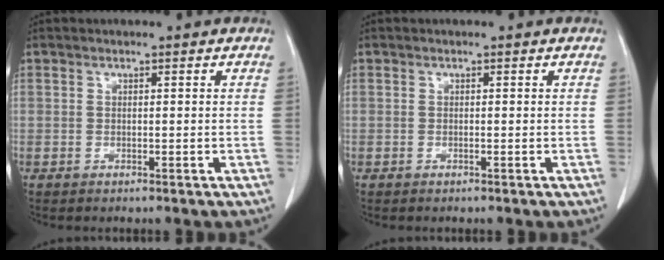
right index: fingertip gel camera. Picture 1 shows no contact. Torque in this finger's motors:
{"motor_torque": [0.08, 0.03, 0.01, 0.01]}